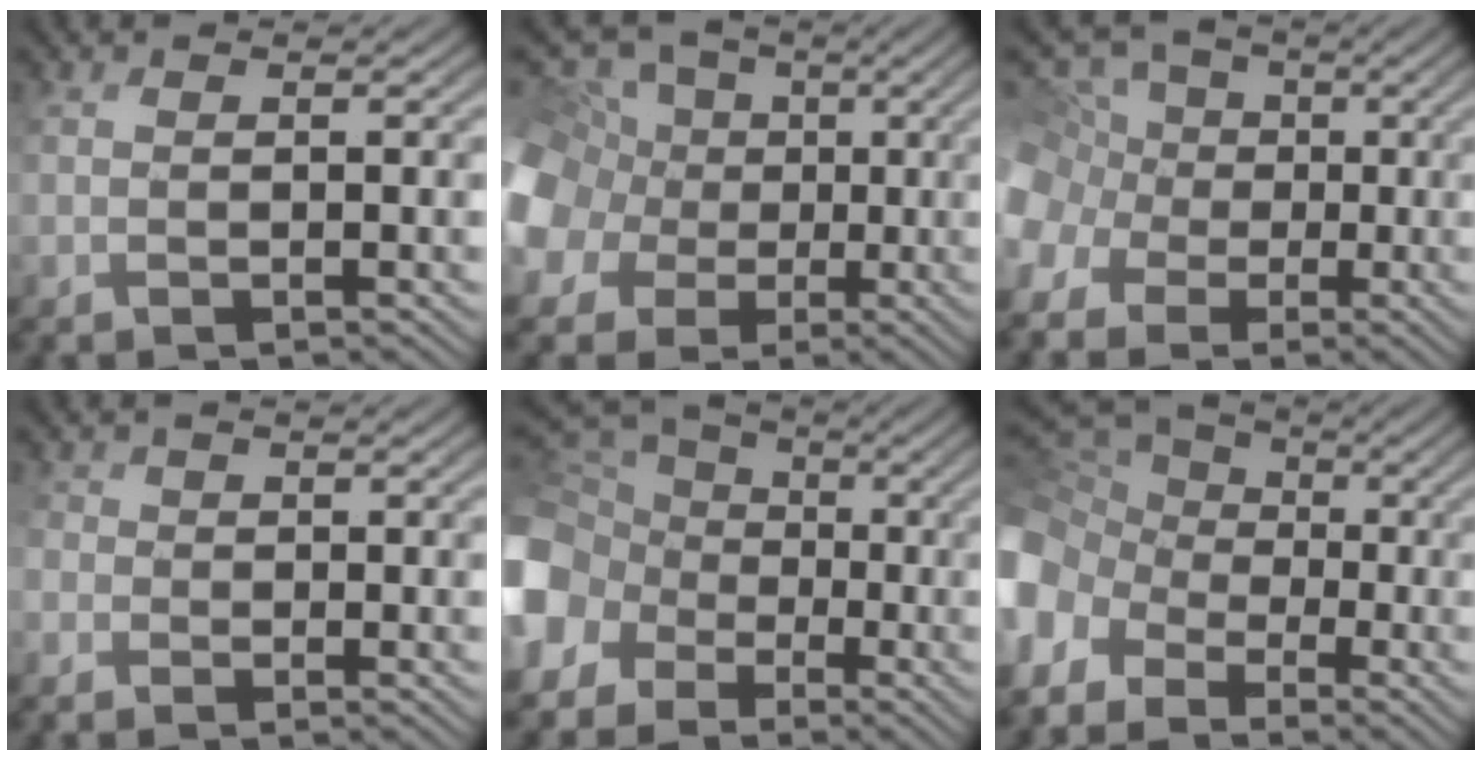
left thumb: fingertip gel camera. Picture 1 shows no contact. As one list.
[{"total": 10.9, "force": [0.1, 10.2, 3.6], "torque": [-0.173, 0.008, -0.007]}, {"total": 9.5, "force": [-2.8, 8.6, 2.9], "torque": [-0.132, -0.001, -0.068]}, {"total": 2.2, "force": [-1.8, 0.8, -0.9], "torque": [0.004, -0.008, -0.021]}, {"total": 12.3, "force": [-4.3, 10.4, 4.9], "torque": [-0.194, -0.027, -0.079]}, {"total": 12.1, "force": [-5.6, 9.3, 5.4], "torque": [-0.197, -0.027, -0.082]}]